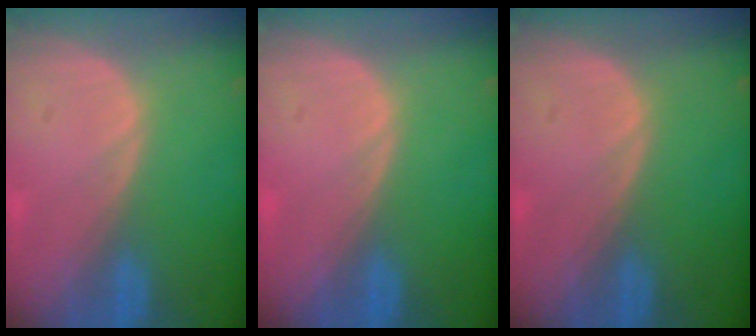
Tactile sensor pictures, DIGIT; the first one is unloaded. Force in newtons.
{"total": 0.0}
{"total": 0.0}